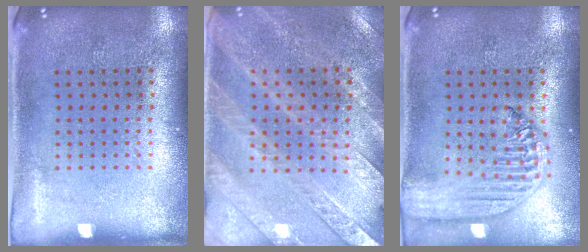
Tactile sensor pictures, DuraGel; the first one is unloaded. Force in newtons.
{"total": 3.0, "press": 2.7, "slide": 1.1}
{"total": 2.4, "press": 2.1, "slide": 1.3}